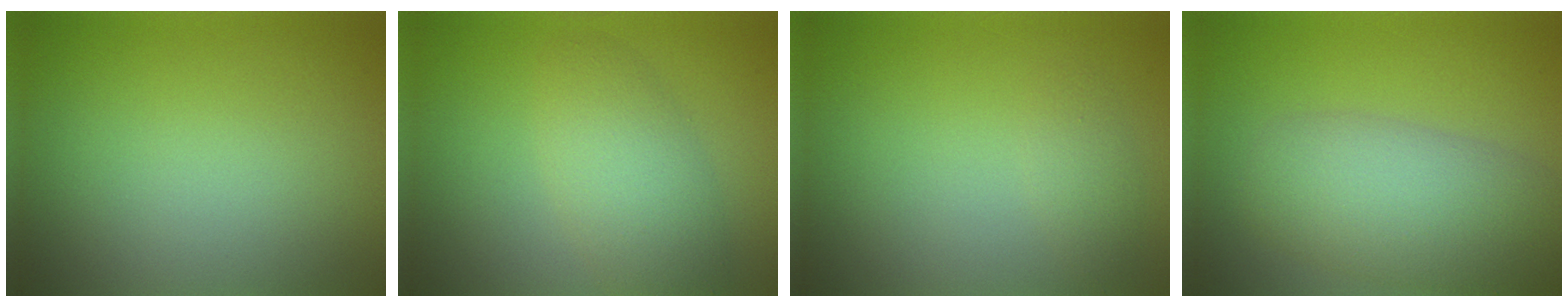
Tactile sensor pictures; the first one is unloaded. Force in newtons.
{"total": 4.5, "press": 4.5, "slide": 0.2}
{"total": 1.1, "press": 1.1, "slide": 0.1}
{"total": 6.8, "press": 6.8, "slide": 0.4}